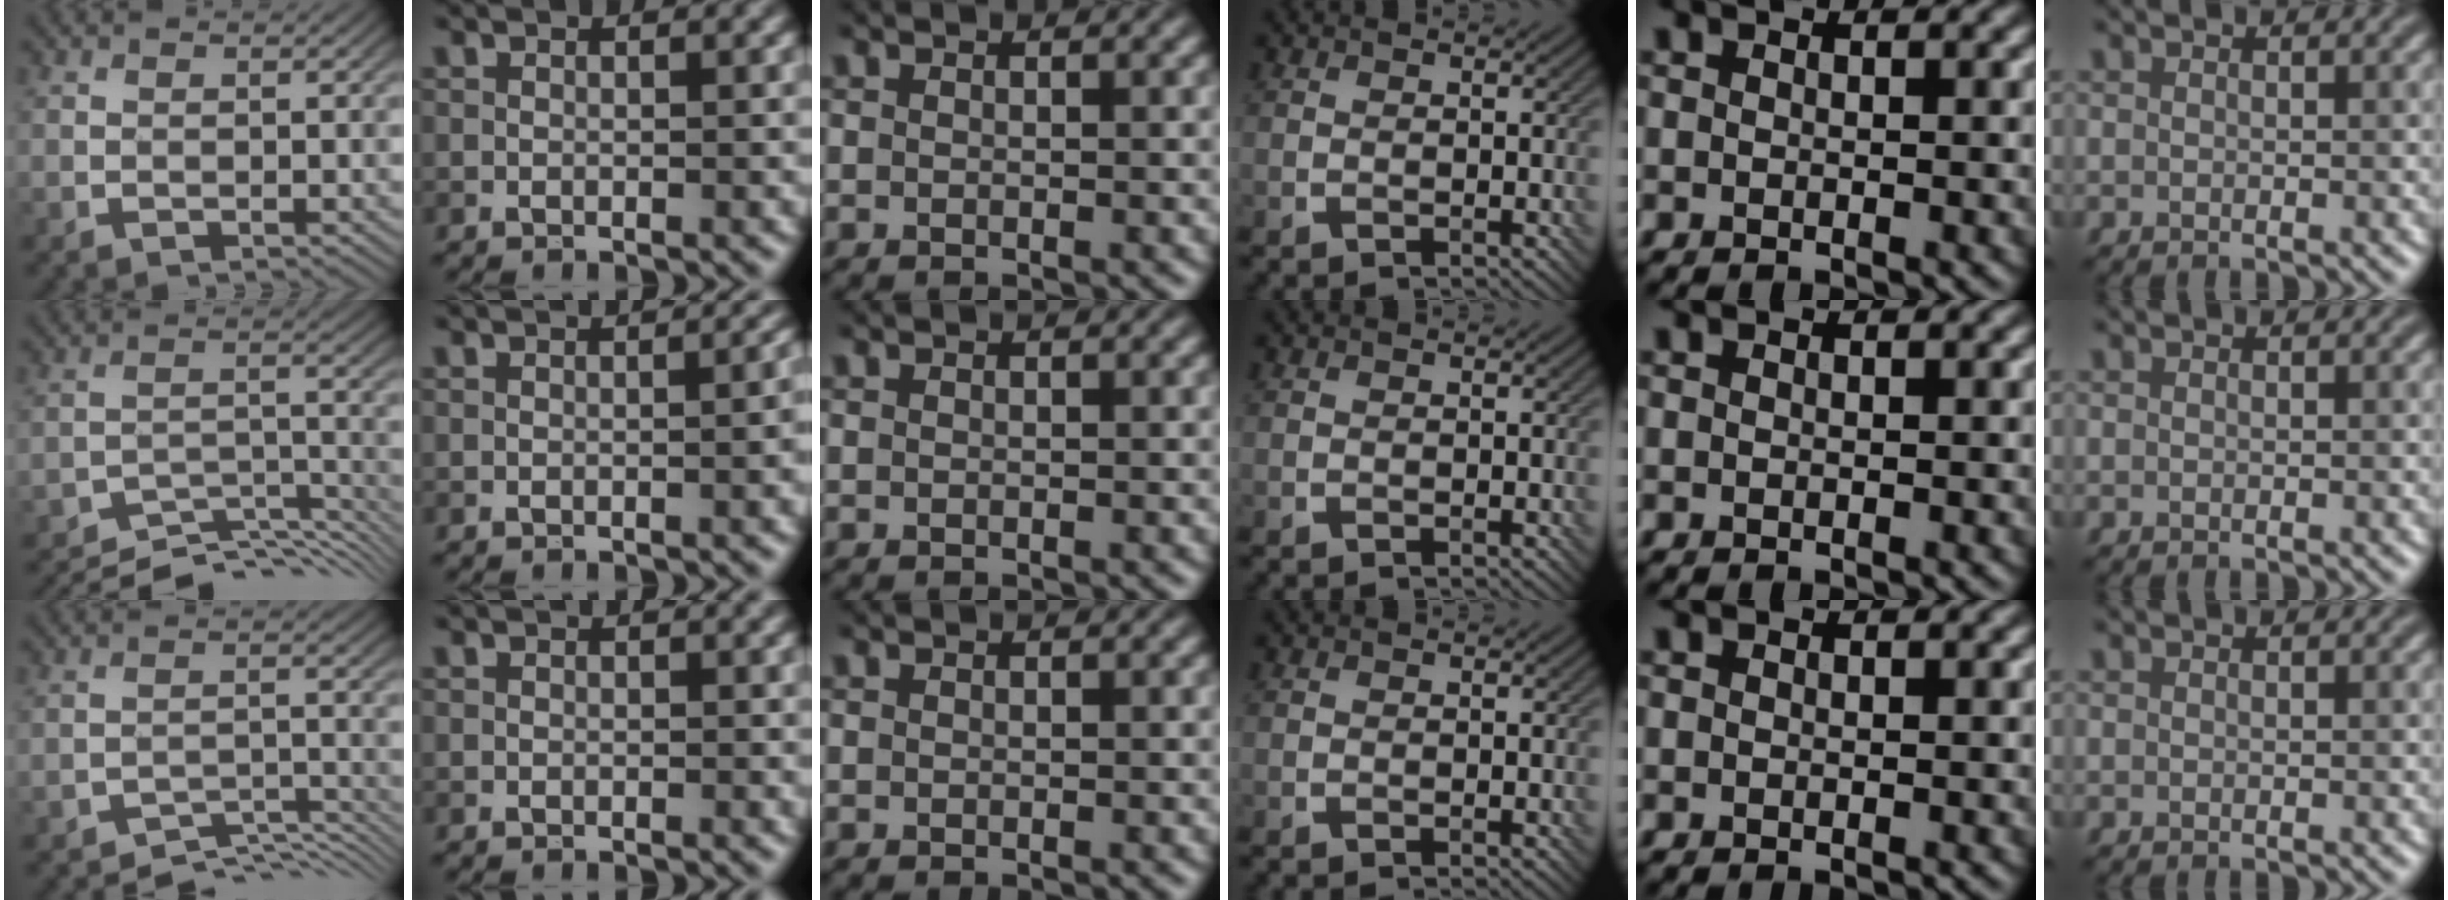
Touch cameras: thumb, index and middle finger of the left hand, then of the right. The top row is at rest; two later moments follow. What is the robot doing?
{"motion": "insert", "object": "bottle cap"}